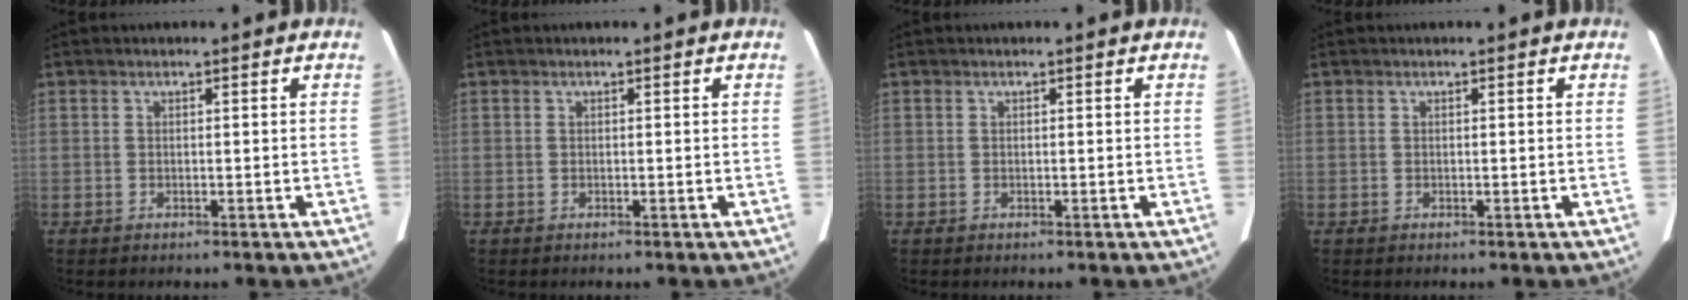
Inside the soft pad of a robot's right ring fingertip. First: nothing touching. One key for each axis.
{"total": 0.0}
{"total": 0.0}
{"total": 0.0}